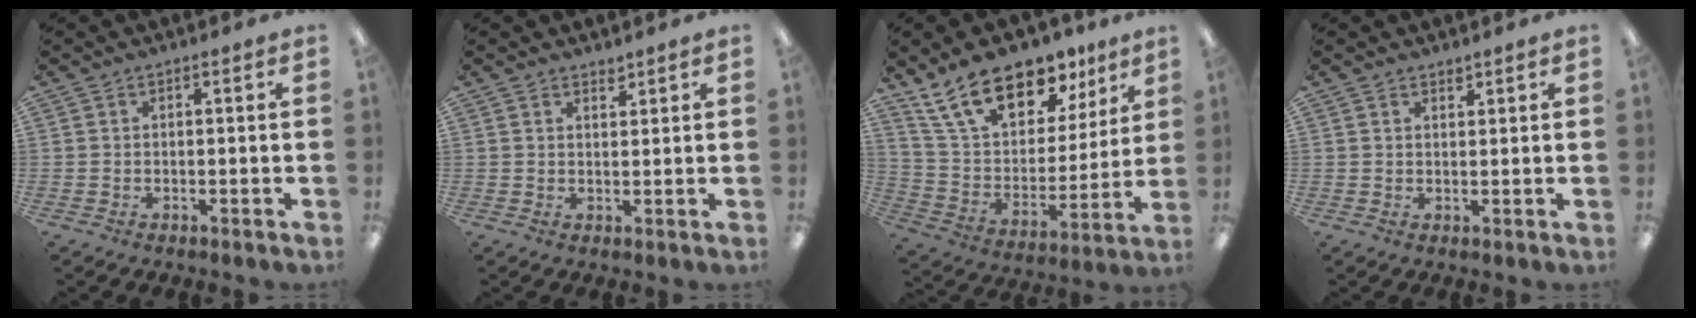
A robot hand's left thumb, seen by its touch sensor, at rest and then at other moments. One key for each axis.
{"total": 1.9, "fx": 1.8, "fy": 0.7, "fz": 0.2, "tx": 0.002, "ty": -0.008, "tz": 0.032}
{"total": 20.0, "fx": 14.2, "fy": 10.2, "fz": 9.7, "tx": -0.173, "ty": -0.086, "tz": 0.256}
{"total": 1.4, "fx": 1.3, "fy": 0.6, "fz": 0.1, "tx": 0.006, "ty": -0.005, "tz": 0.024}